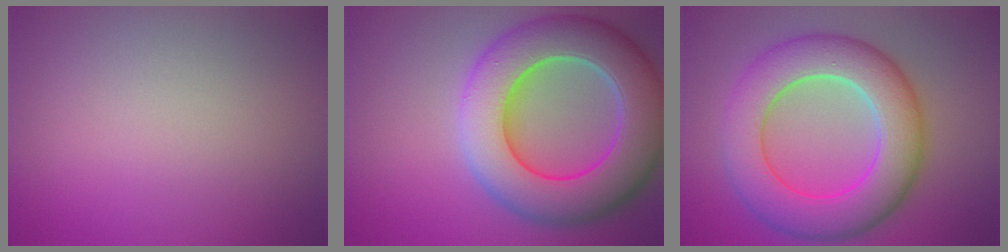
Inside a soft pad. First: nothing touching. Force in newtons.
{"total": 12.2, "press": 12.1, "slide": 0.9}
{"total": 9.9, "press": 9.9, "slide": 0.5}